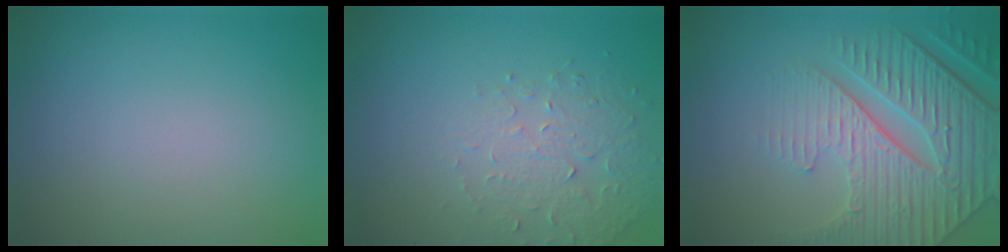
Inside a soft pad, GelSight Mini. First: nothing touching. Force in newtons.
{"total": 1.9, "press": 1.5, "slide": 1.1}
{"total": 6.9, "press": 5.7, "slide": 3.9}